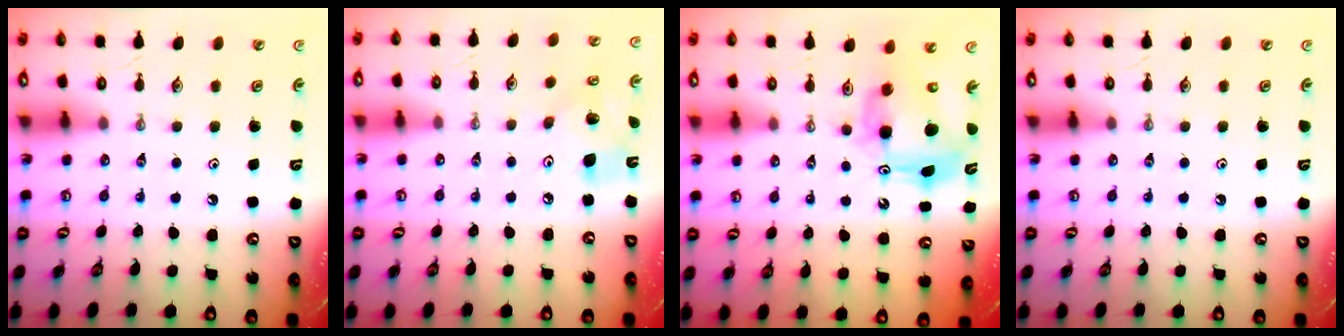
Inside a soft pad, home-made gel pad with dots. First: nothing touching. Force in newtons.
{"total": 11.9, "press": 11.6, "slide": 2.6}
{"total": 11.1, "press": 11.0, "slide": 1.2}
{"total": 0.0}